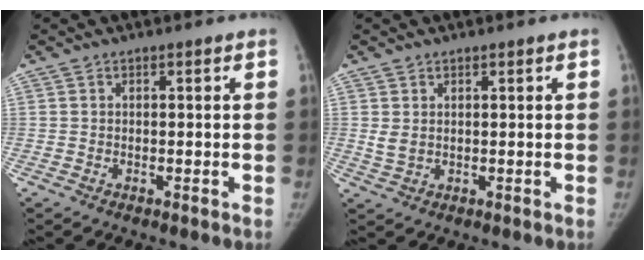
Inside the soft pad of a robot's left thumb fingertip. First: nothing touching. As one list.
[{"total": 2.2, "force": [0.8, 1.6, 1.3], "torque": [-0.017, -0.008, 0.022]}]